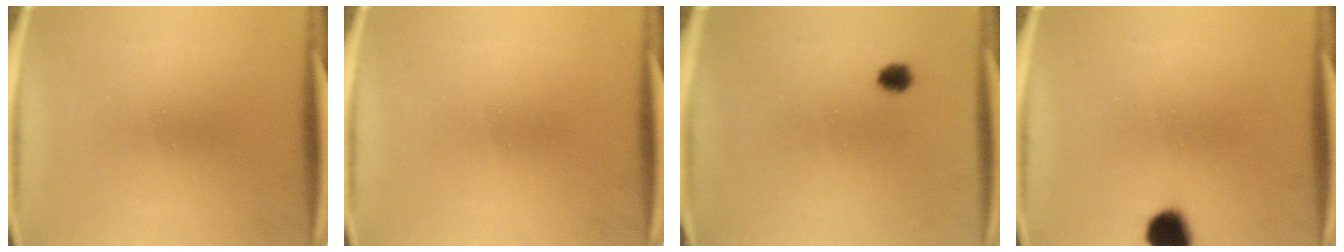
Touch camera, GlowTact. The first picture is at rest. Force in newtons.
{"total": 0.0}
{"total": 2.1}
{"total": 7.1}